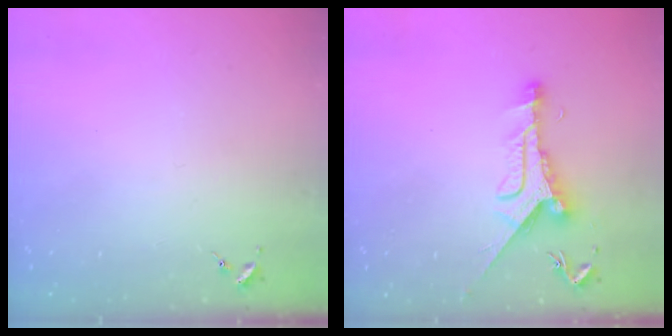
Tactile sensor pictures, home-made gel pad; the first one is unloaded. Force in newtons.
{"total": 10.1, "press": 10.1, "slide": 0.2}